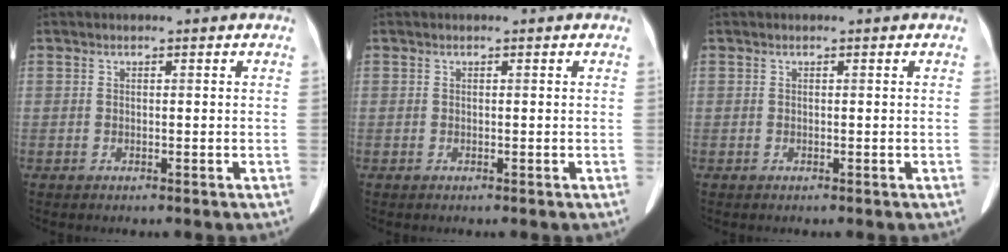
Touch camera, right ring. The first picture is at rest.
{"total": 0.0}
{"total": 0.0}